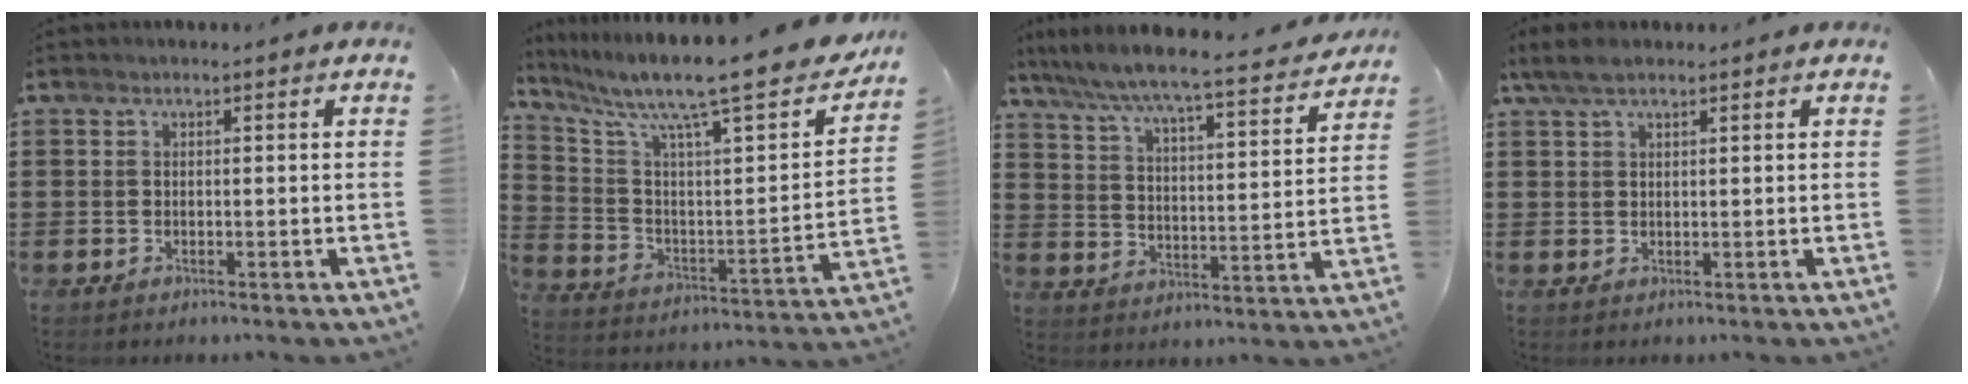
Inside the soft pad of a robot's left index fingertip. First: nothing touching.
{"total": 12.4, "force": [10.0, 1.4, 7.2], "torque": [-0.156, -0.075, 0.154]}
{"total": 6.3, "force": [5.8, -0.5, 2.3], "torque": [-0.072, -0.047, 0.091]}
{"total": 3.3, "force": [2.1, 1.2, 2.3], "torque": [-0.056, 0.003, 0.036]}